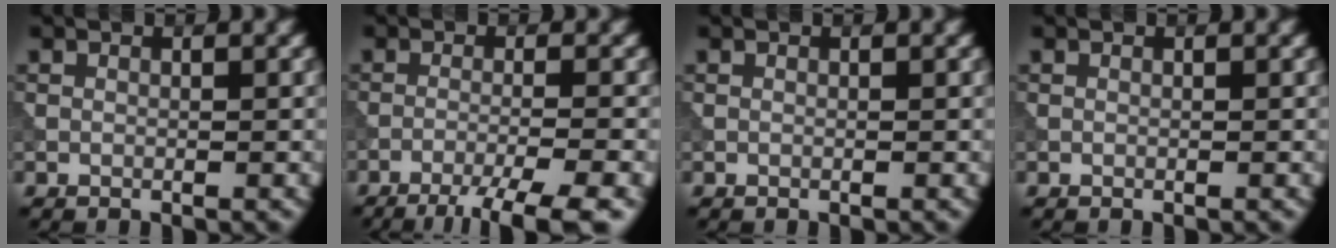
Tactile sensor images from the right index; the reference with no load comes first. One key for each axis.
{"total": 6.3, "fx": -4.4, "fy": 0.9, "fz": 4.5, "tx": -0.063, "ty": -0.008, "tz": -0.073}
{"total": 0.0}
{"total": 0.0}